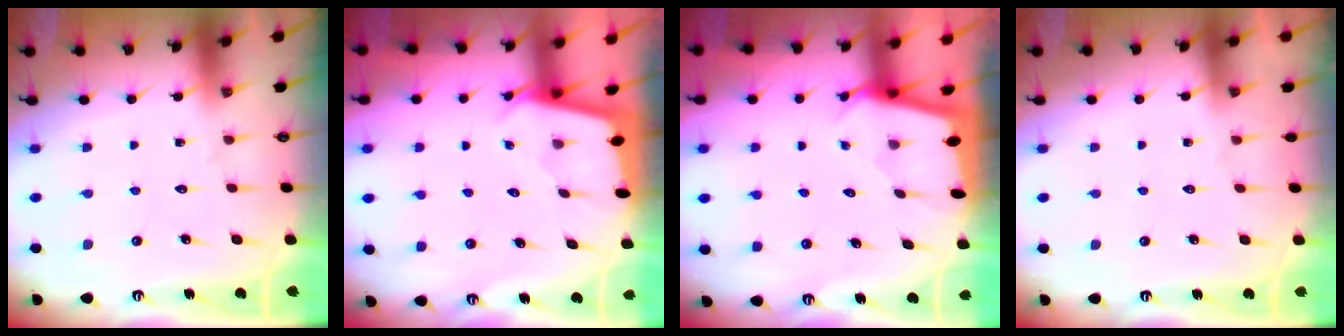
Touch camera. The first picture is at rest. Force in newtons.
{"total": 1.8, "press": 1.8, "slide": 0.2}
{"total": 1.7, "press": 1.7, "slide": 0.2}
{"total": 0.0}